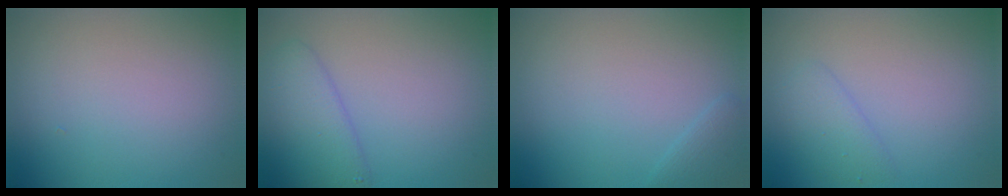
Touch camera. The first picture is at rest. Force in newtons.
{"total": 3.8, "press": 3.8, "slide": 0.2}
{"total": 1.2, "press": 1.2, "slide": 0.0}
{"total": 1.9, "press": 1.9, "slide": 0.1}